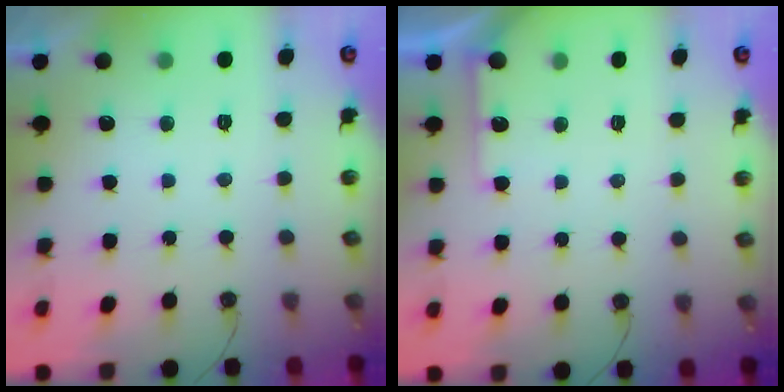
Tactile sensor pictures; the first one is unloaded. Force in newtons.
{"total": 3.9, "press": 3.9, "slide": 0.4}